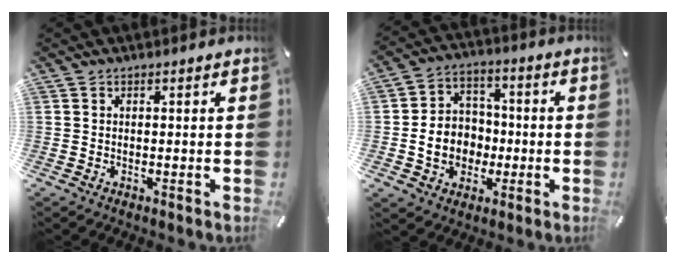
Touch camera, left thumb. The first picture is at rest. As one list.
[{"total": 10.0, "force": [-2.2, 8.6, 4.5], "torque": [-0.097, 0.021, -0.039]}]